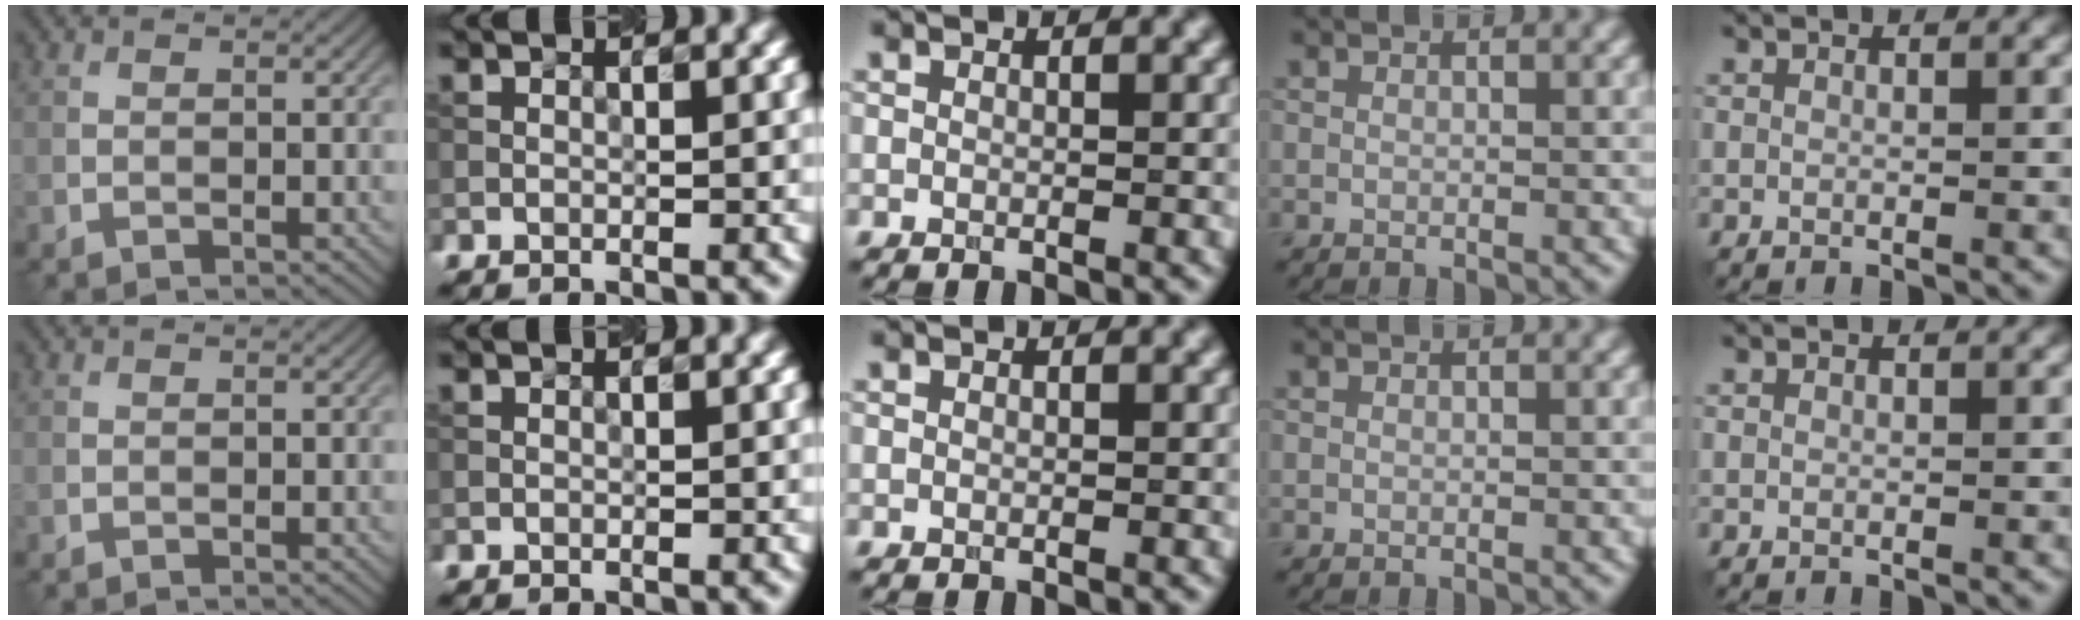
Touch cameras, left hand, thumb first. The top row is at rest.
{}